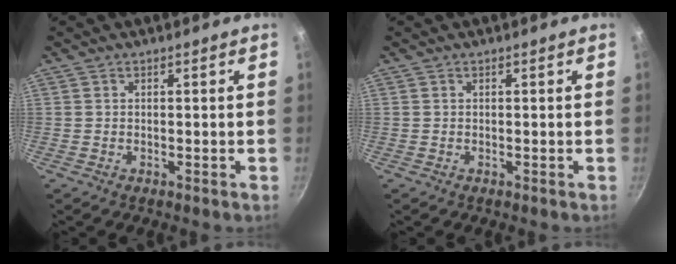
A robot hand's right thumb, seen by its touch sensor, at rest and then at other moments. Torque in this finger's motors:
{"motor_torque": [0.00, 0.00, 0.00, 0.00, 0.01]}